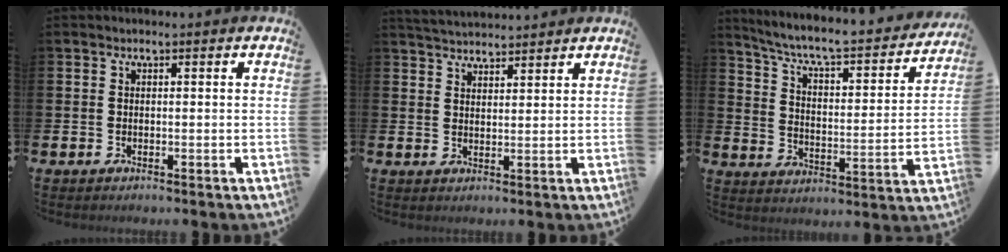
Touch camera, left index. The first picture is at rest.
{"total": 3.4, "force": [3.4, 0.3, 0.1], "torque": [-0.011, -0.017, 0.064]}
{"total": 6.8, "force": [6.0, 1.1, 3.0], "torque": [-0.083, -0.048, 0.095]}